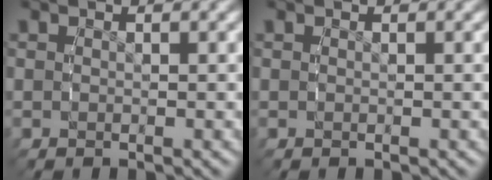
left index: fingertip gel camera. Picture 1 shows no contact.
{"total": 0.0}